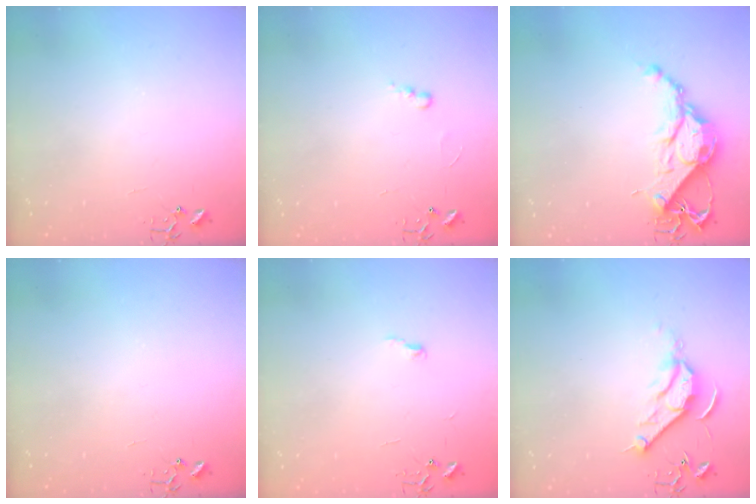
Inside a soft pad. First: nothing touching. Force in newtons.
{"total": 3.5, "press": 3.4, "slide": 0.5}
{"total": 12.8, "press": 12.7, "slide": 1.0}
{"total": 0.0}
{"total": 3.5, "press": 3.5, "slide": 0.4}
{"total": 9.8, "press": 9.7, "slide": 1.3}